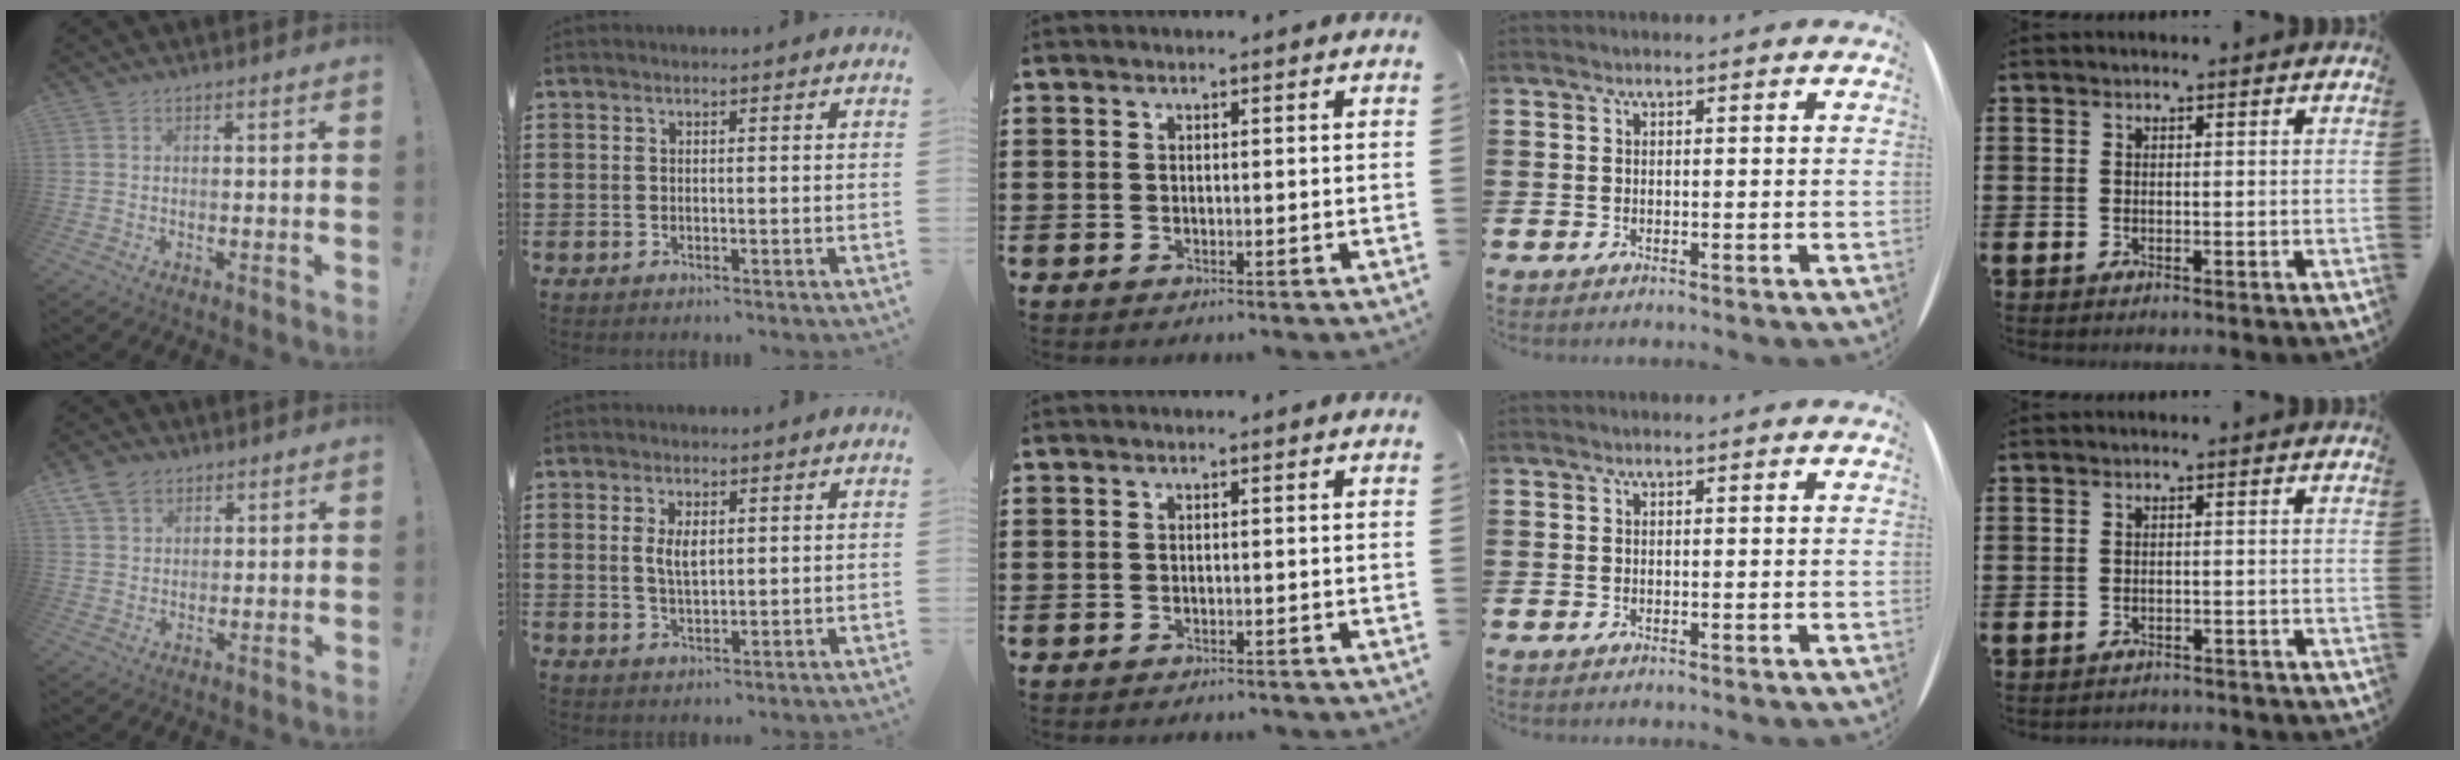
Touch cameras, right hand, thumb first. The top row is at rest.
{"thumb": {"total": 7.0, "force": [4.2, 5.0, 2.5], "torque": [-0.051, -0.011, 0.087]}, "index": {"total": 3.7, "force": [0.9, 1.8, 3.1], "torque": [-0.055, 0.005, 0.013]}, "middle": {"total": 0.7, "force": [-0.7, -0.1, 0.1], "torque": [-0.004, -0.002, -0.013]}, "little": {"total": 1.0, "force": [-1.0, 0.0, -0.1], "torque": [-0.003, 0.002, -0.022]}}